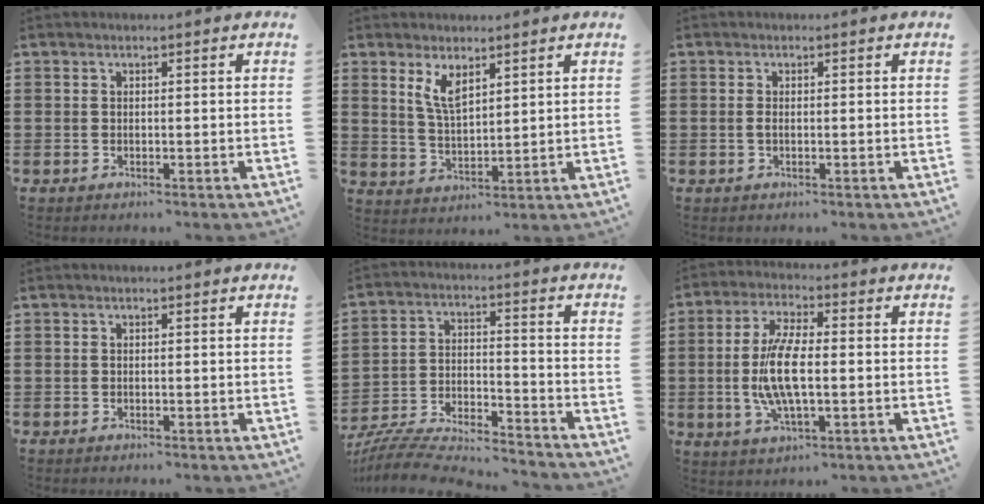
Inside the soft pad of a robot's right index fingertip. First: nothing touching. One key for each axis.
{"total": 4.9, "fx": 2.9, "fy": 1.9, "fz": 3.4, "tx": -0.075, "ty": -0.001, "tz": 0.053}
{"total": 0.8, "fx": -0.1, "fy": 0.2, "fz": 0.8, "tx": -0.016, "ty": -0.002, "tz": -0.002}
{"total": 0.0}
{"total": 6.7, "fx": -6.5, "fy": 0.5, "fz": 1.6, "tx": -0.040, "ty": -0.004, "tz": -0.133}
{"total": 9.3, "fx": -0.9, "fy": 3.3, "fz": 8.6, "tx": -0.192, "ty": -0.008, "tz": -0.024}